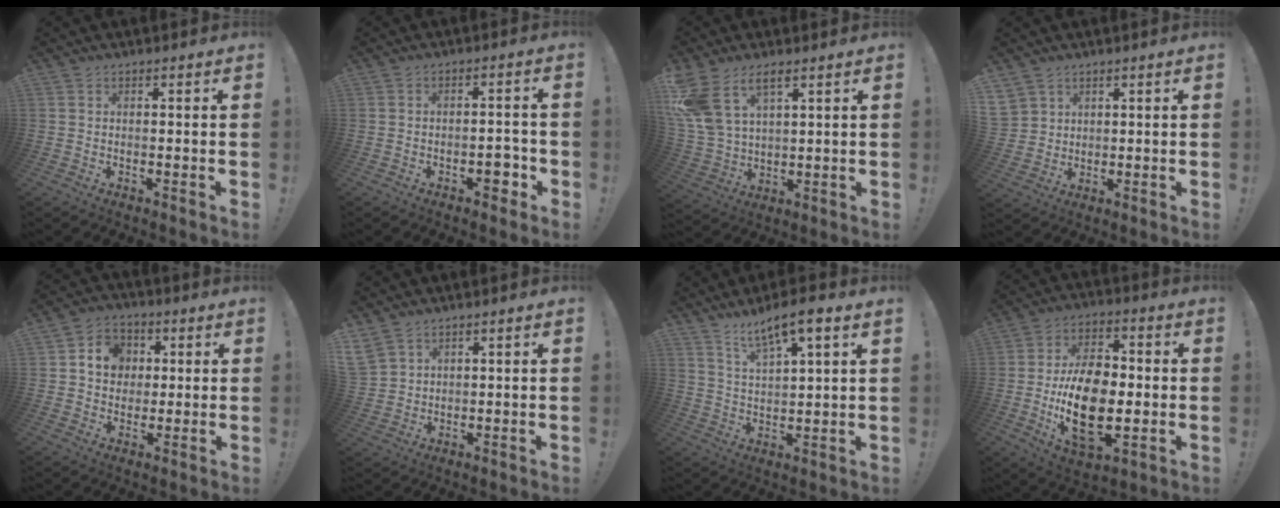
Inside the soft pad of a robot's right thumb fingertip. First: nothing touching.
{"total": 4.9, "force": [-2.3, 2.8, 3.4], "torque": [-0.023, 0.005, -0.040]}
{"total": 11.1, "force": [6.7, 5.7, 6.7], "torque": [-0.143, -0.030, 0.129]}
{"total": 4.8, "force": [3.0, 3.7, 0.5], "torque": [-0.003, -0.021, 0.059]}
{"total": 9.9, "force": [2.1, 8.9, 4.0], "torque": [-0.053, 0.002, 0.046]}
{"total": 5.1, "force": [3.9, 3.0, 1.4], "torque": [-0.023, -0.019, 0.078]}
{"total": 8.8, "force": [6.6, 1.4, 5.8], "torque": [-0.097, -0.035, 0.112]}
{"total": 20.2, "force": [-3.3, 11.8, 16.1], "torque": [-0.283, 0.002, -0.057]}